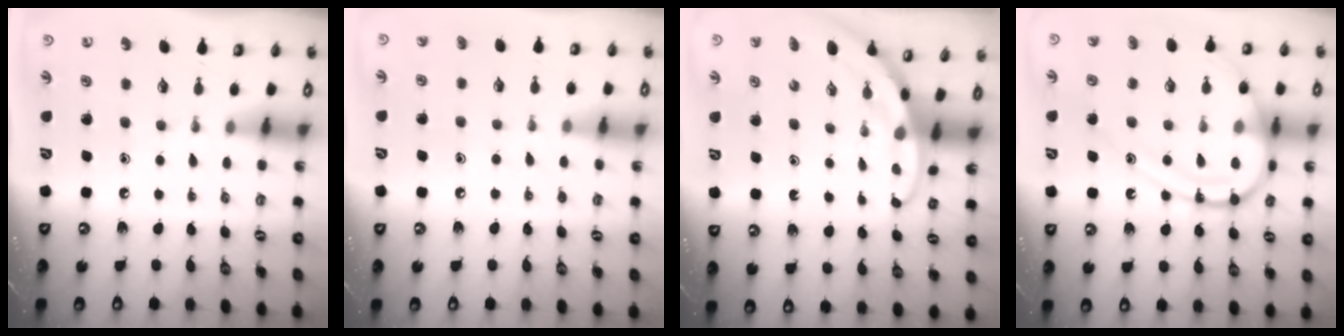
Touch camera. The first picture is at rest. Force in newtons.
{"total": 5.8, "press": 5.8, "slide": 0.6}
{"total": 2.8, "press": 2.8, "slide": 0.1}
{"total": 16.2, "press": 16.2, "slide": 1.4}